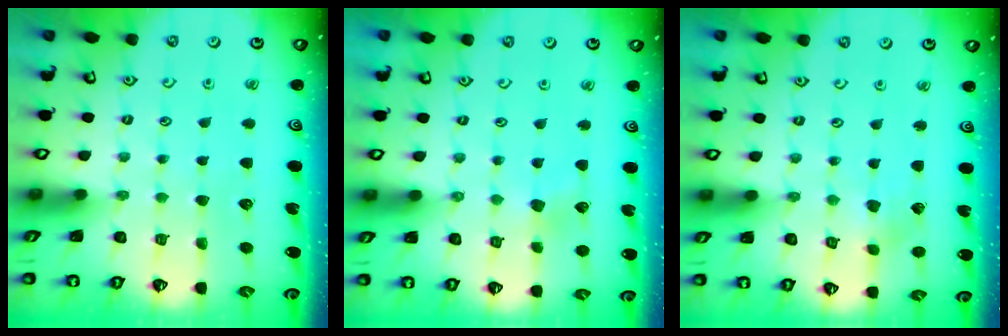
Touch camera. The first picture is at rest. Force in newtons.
{"total": 4.4, "press": 4.4, "slide": 0.3}
{"total": 2.6, "press": 2.6, "slide": 0.5}